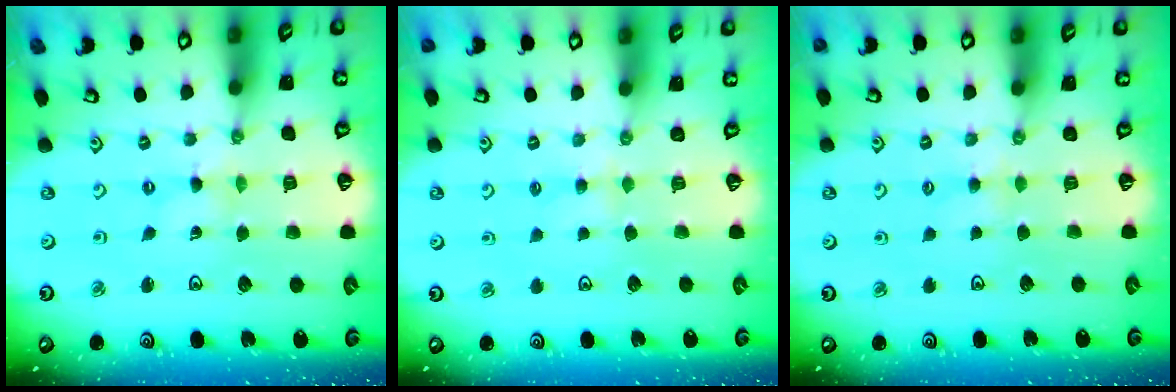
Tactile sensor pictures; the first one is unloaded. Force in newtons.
{"total": 2.1, "press": 2.1, "slide": 0.4}
{"total": 2.4, "press": 2.4, "slide": 0.3}